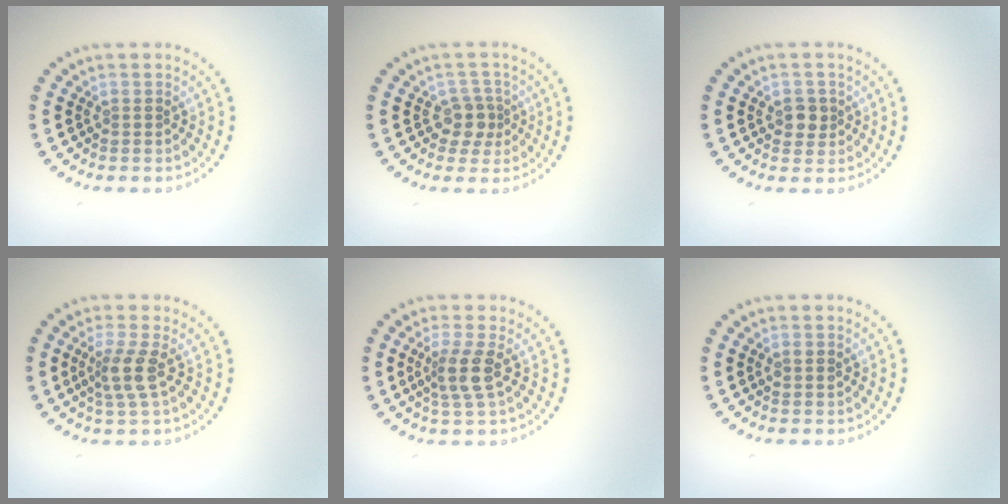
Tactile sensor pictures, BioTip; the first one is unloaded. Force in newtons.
{"total": 2.4, "press": 1.9, "slide": 1.4}
{"total": 1.8, "press": 1.7, "slide": 0.6}
{"total": 2.8, "press": 2.2, "slide": 1.7}
{"total": 2.7, "press": 2.2, "slide": 1.6}
{"total": 0.9, "press": 0.9, "slide": 0.1}